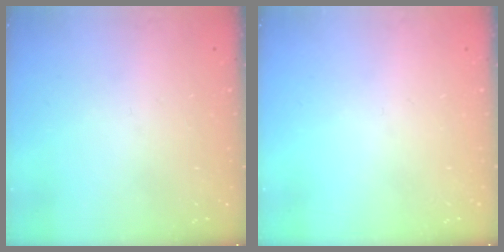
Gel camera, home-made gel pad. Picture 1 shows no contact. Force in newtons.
{"total": 0.0}